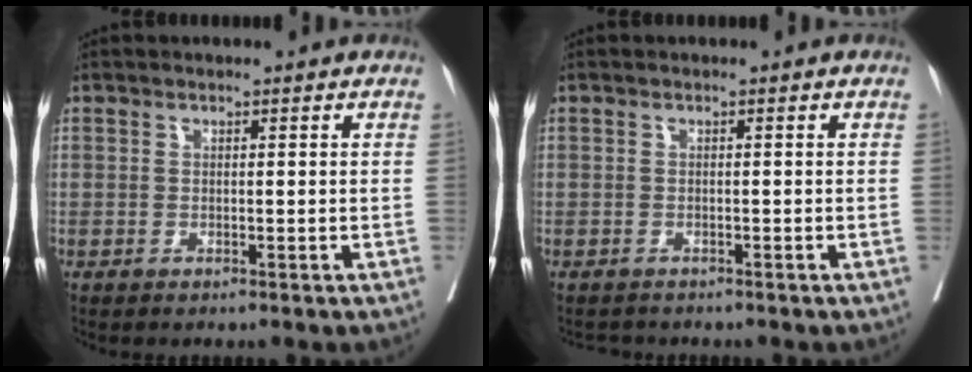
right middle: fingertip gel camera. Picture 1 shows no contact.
{"total": 1.7, "force": [-1.6, 0.6, 0.0], "torque": [-0.002, -0.005, -0.026]}